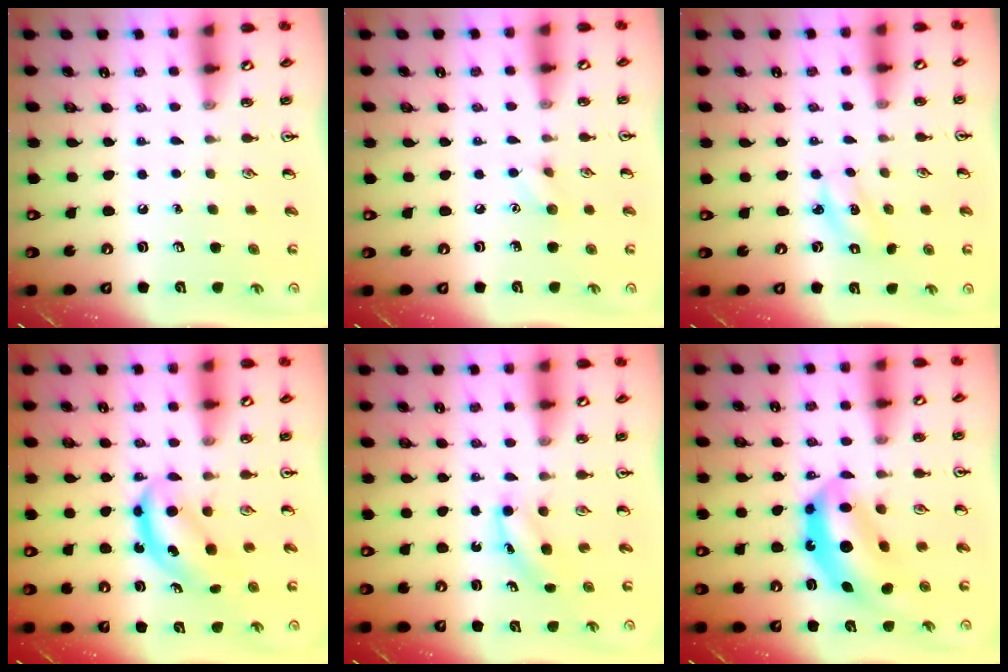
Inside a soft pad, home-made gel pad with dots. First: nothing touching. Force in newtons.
{"total": 5.5, "press": 5.4, "slide": 1.3}
{"total": 2.2, "press": 2.1, "slide": 0.5}
{"total": 5.6, "press": 5.6, "slide": 0.5}
{"total": 3.7, "press": 3.5, "slide": 1.1}
{"total": 11.5, "press": 10.9, "slide": 3.5}